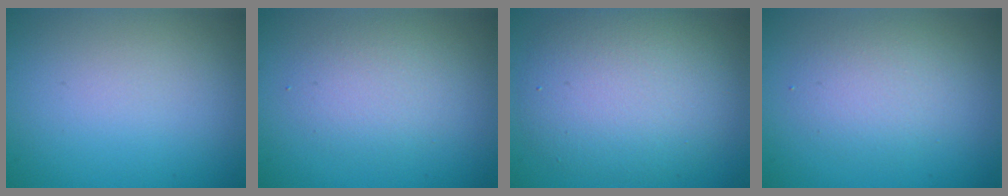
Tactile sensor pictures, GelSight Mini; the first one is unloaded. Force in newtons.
{"total": 2.4, "press": 2.4, "slide": 0.3}
{"total": 6.3, "press": 6.3, "slide": 0.6}
{"total": 2.5, "press": 2.4, "slide": 0.1}